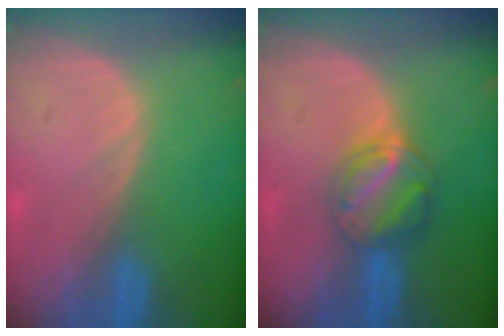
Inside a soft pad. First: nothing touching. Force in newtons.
{"total": 5.7, "press": 5.5, "slide": 1.6}